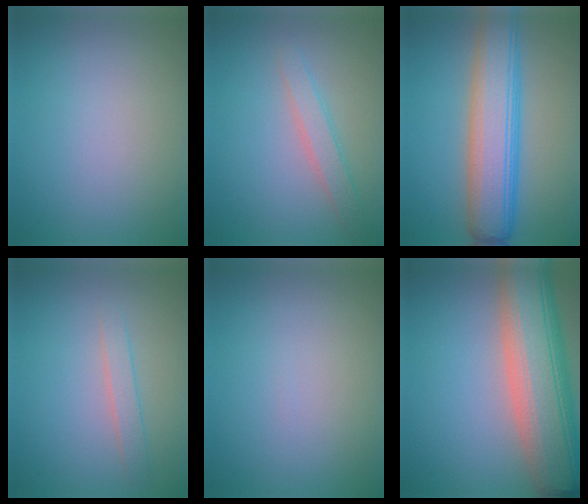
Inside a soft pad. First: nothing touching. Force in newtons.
{"total": 2.3, "press": 2.3, "slide": 0.1}
{"total": 8.1, "press": 8.1, "slide": 0.3}
{"total": 1.5, "press": 1.5, "slide": 0.0}
{"total": 0.0}
{"total": 12.0, "press": 11.9, "slide": 1.0}